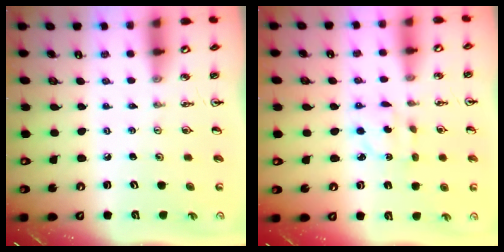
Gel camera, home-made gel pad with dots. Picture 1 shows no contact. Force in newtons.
{"total": 3.7, "press": 3.7, "slide": 0.2}